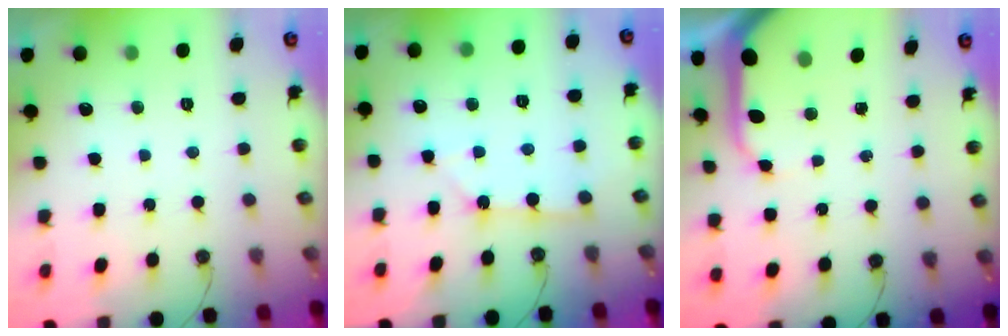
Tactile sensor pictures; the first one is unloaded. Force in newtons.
{"total": 4.0, "press": 4.0, "slide": 0.4}
{"total": 9.5, "press": 9.4, "slide": 1.0}